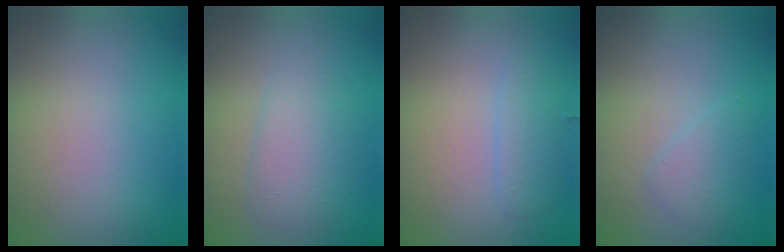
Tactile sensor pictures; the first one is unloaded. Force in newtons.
{"total": 2.5, "press": 2.5, "slide": 0.1}
{"total": 1.7, "press": 1.7, "slide": 0.2}
{"total": 1.5, "press": 1.5, "slide": 0.2}